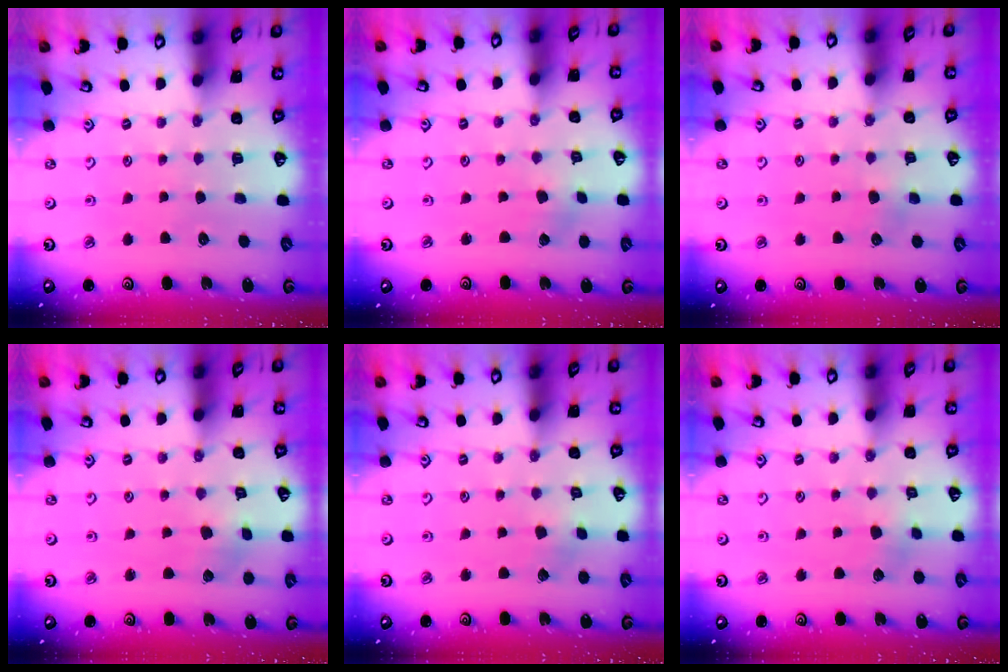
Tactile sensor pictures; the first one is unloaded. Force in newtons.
{"total": 0.6, "press": 0.6, "slide": 0.1}
{"total": 4.4, "press": 4.4, "slide": 0.5}
{"total": 2.4, "press": 2.3, "slide": 0.6}
{"total": 2.6, "press": 2.6, "slide": 0.2}
{"total": 2.9, "press": 2.9, "slide": 0.3}